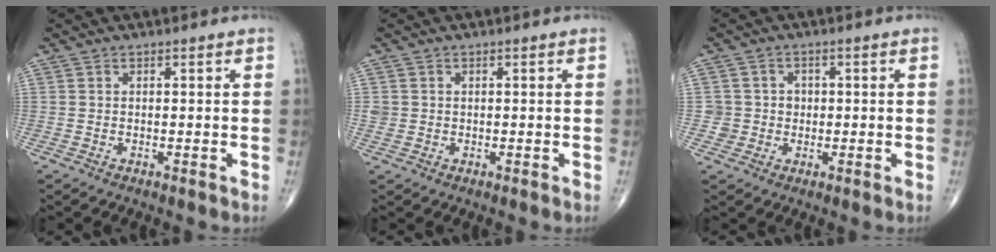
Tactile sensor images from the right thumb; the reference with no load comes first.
{"total": 1.6, "force": [0.3, 1.5, 0.5], "torque": [0.000, 0.001, 0.008]}
{"total": 3.7, "force": [-0.1, 3.7, -0.1], "torque": [0.035, 0.010, -0.004]}